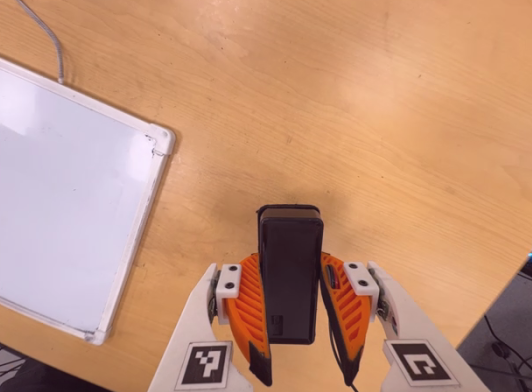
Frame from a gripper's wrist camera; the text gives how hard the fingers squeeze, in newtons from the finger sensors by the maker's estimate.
{"total": 5.7, "left": 3.7, "right": 7.8}